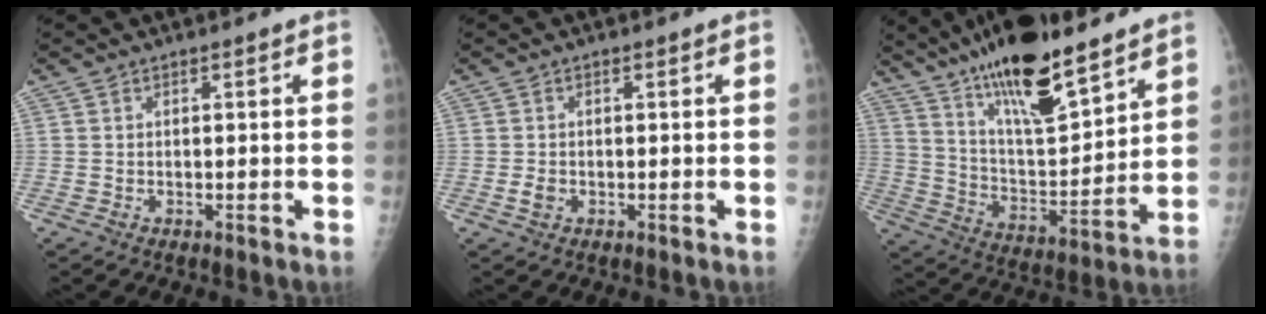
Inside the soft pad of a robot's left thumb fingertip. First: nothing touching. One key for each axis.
{"total": 1.8, "fx": -0.5, "fy": 1.3, "fz": 1.0, "tx": -0.014, "ty": 0.001, "tz": -0.008}
{"total": 20.3, "fx": 14.7, "fy": 5.3, "fz": 13.0, "tx": -0.200, "ty": -0.073, "tz": 0.257}